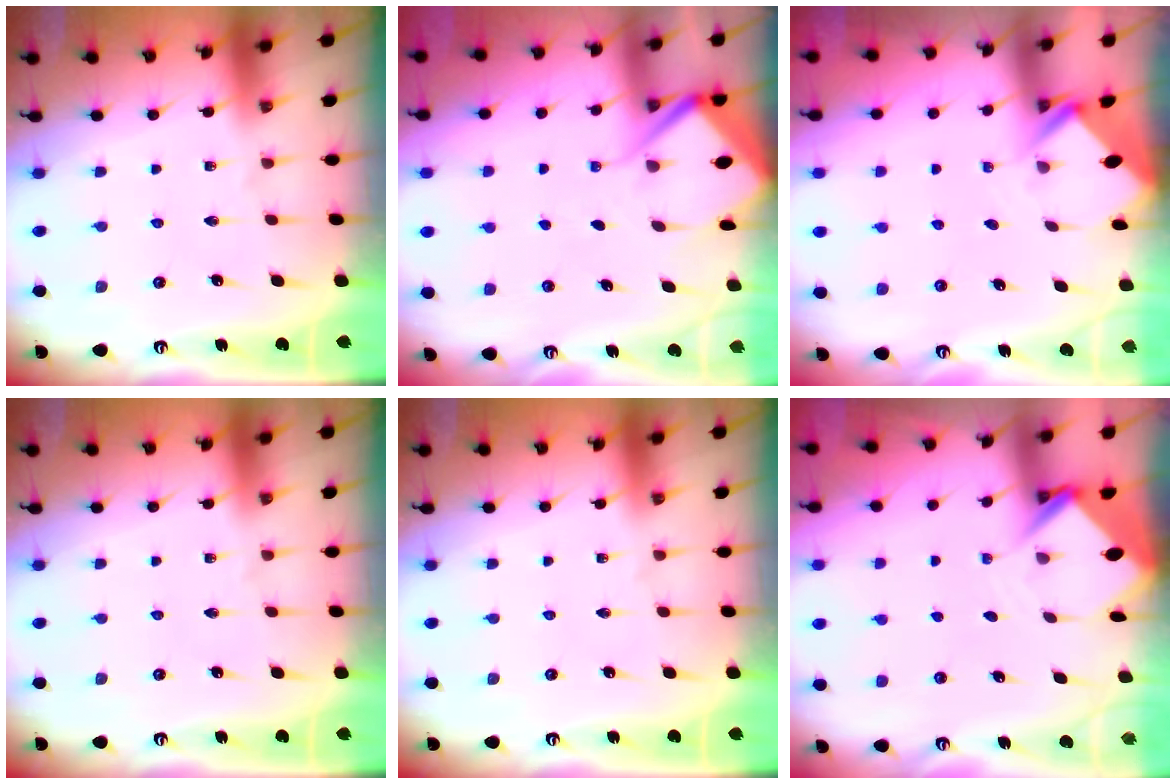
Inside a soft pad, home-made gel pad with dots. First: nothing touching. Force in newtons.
{"total": 4.6, "press": 4.6, "slide": 0.5}
{"total": 2.1, "press": 2.1, "slide": 0.1}
{"total": 0.0}
{"total": 0.0}
{"total": 3.9, "press": 3.9, "slide": 0.2}